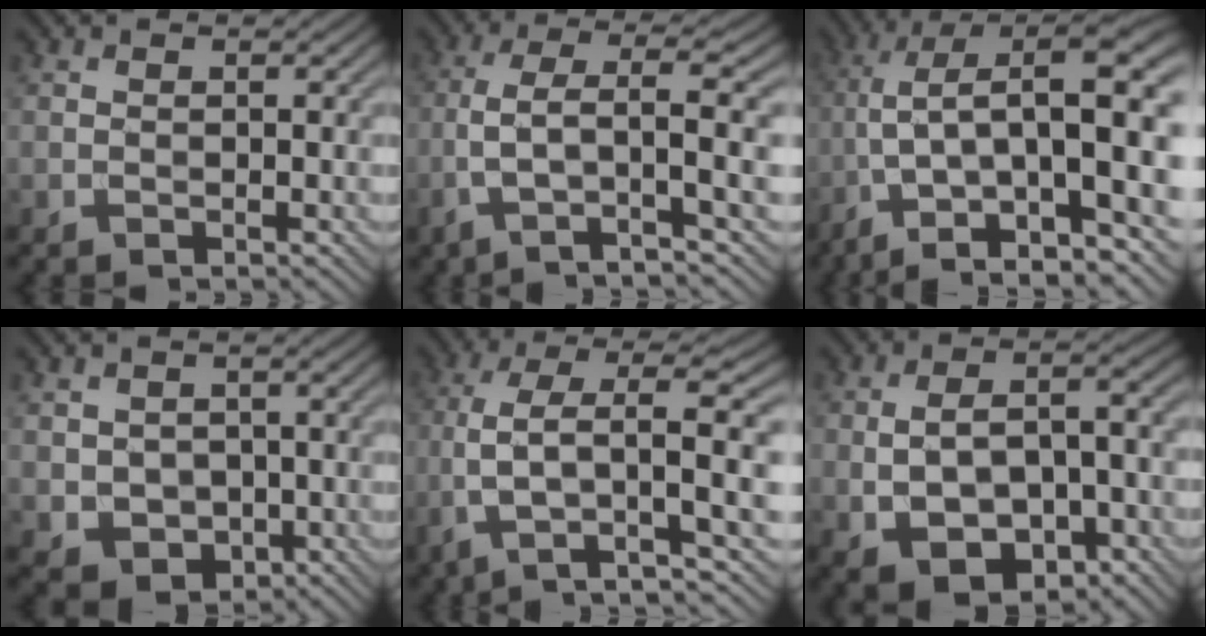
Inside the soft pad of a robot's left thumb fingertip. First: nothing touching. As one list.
[{"total": 7.1, "force": [-1.4, 1.2, 6.9], "torque": [-0.128, 0.019, -0.039]}, {"total": 16.2, "force": [-1.2, 7.6, 14.3], "torque": [-0.264, -0.005, -0.019]}, {"total": 4.5, "force": [-0.4, 4.1, 2.0], "torque": [-0.061, -0.019, -0.008]}, {"total": 9.9, "force": [-0.3, 2.9, 9.5], "torque": [-0.186, 0.008, -0.007]}, {"total": 9.8, "force": [-3.2, 5.4, 7.5], "torque": [-0.145, -0.012, -0.045]}]